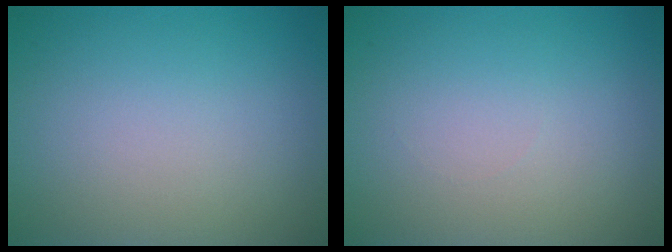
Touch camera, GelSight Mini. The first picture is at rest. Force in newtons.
{"total": 0.0}